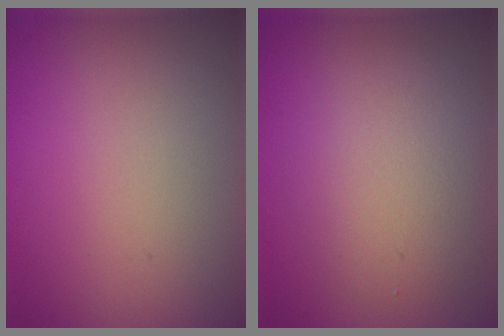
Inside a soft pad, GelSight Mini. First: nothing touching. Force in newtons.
{"total": 4.0, "press": 4.0, "slide": 0.1}